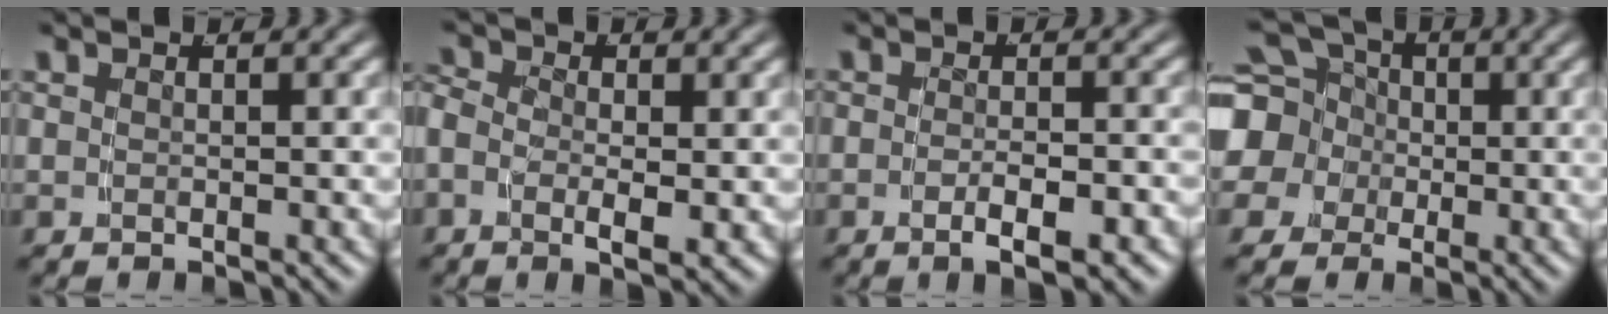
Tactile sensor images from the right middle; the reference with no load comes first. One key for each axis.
{"total": 3.4, "fx": -0.3, "fy": 2.1, "fz": 2.6, "tx": -0.062, "ty": -0.012, "tz": -0.005}
{"total": 3.0, "fx": -1.9, "fy": 0.4, "fz": 2.3, "tx": -0.037, "ty": -0.002, "tz": -0.029}
{"total": 8.2, "fx": -0.3, "fy": 7.5, "fz": 3.3, "tx": -0.091, "ty": -0.026, "tz": -0.007}